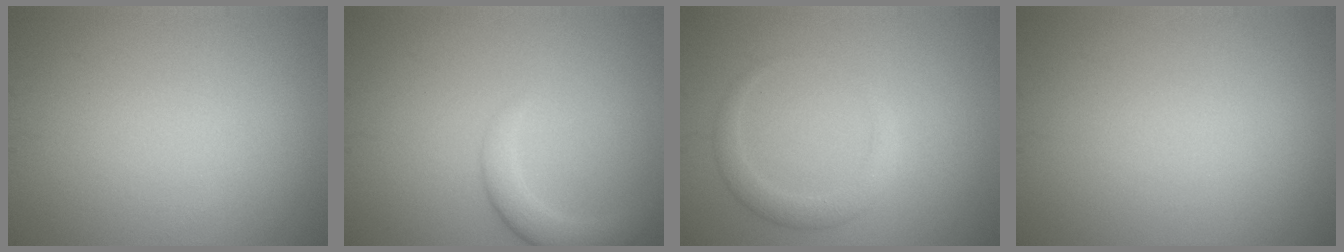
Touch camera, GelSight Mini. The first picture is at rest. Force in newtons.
{"total": 2.7, "press": 2.7, "slide": 0.2}
{"total": 2.1, "press": 2.1, "slide": 0.1}
{"total": 0.0}